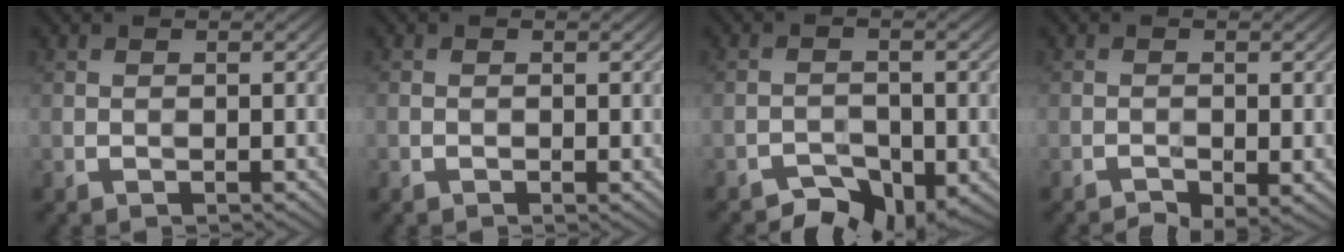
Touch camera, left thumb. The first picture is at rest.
{"total": 0.8, "force": [-0.2, 0.4, 0.7], "torque": [-0.010, 0.000, -0.004]}
{"total": 4.1, "force": [-3.3, 1.7, 1.8], "torque": [-0.014, 0.004, -0.051]}
{"total": 3.3, "force": [-2.2, 0.8, 2.4], "torque": [-0.035, -0.001, -0.030]}